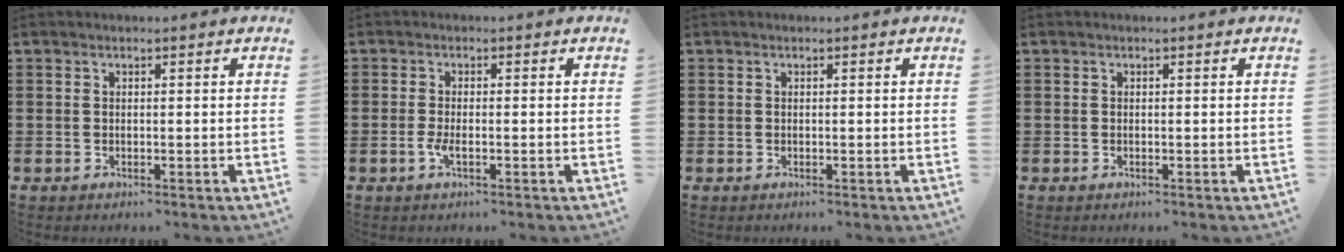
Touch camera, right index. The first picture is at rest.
{"total": 2.1, "force": [-0.8, 0.4, 1.9], "torque": [-0.048, -0.006, -0.019]}
{"total": 0.0}
{"total": 0.0}